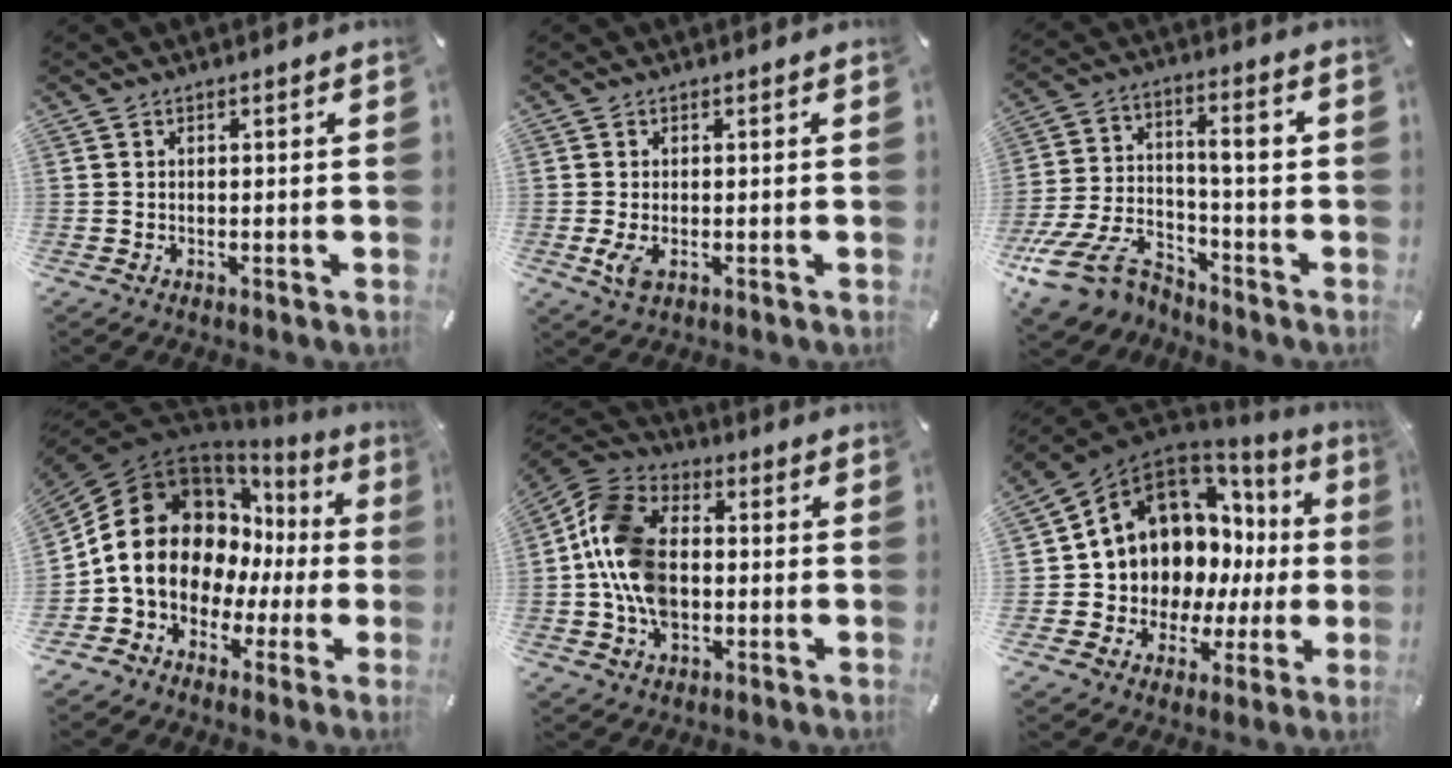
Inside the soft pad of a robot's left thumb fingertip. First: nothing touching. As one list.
[{"total": 2.9, "force": [-0.5, 1.4, 2.5], "torque": [-0.063, -0.006, -0.012]}, {"total": 14.8, "force": [-7.9, 8.3, 9.3], "torque": [-0.176, 0.048, -0.137]}, {"total": 17.5, "force": [1.4, 14.7, 9.3], "torque": [-0.177, -0.023, 0.033]}, {"total": 15.1, "force": [-1.9, 11.1, 10.1], "torque": [-0.236, 0.016, -0.036]}, {"total": 11.2, "force": [5.5, 9.0, 3.7], "torque": [-0.073, -0.079, 0.111]}]